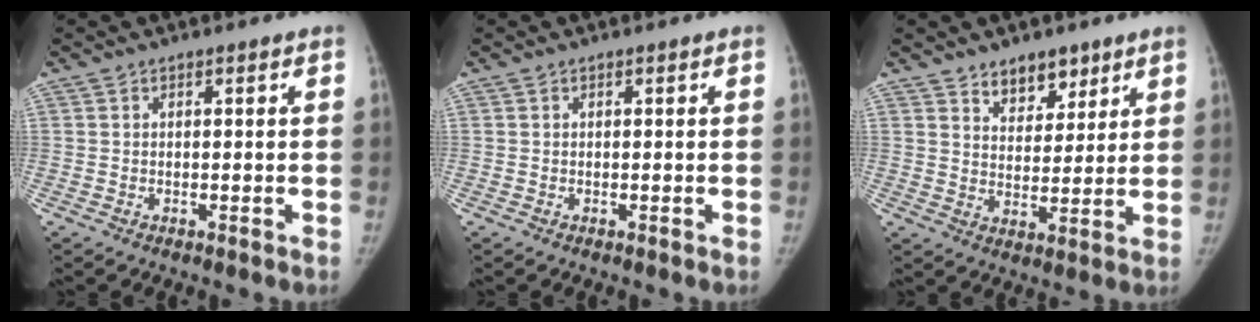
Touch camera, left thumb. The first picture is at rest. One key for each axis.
{"total": 0.0}
{"total": 7.0, "fx": 4.9, "fy": 4.0, "fz": 2.9, "tx": -0.010, "ty": -0.035, "tz": 0.083}